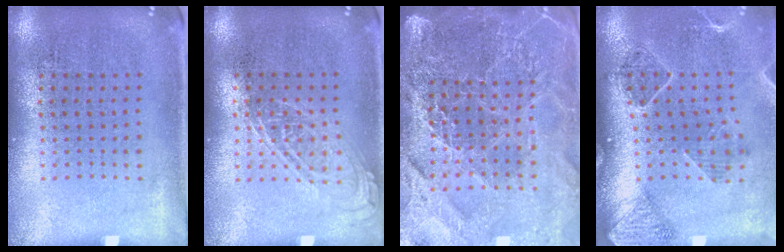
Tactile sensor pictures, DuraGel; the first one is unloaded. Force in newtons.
{"total": 1.0, "press": 1.0, "slide": 0.2}
{"total": 5.2, "press": 4.7, "slide": 2.3}
{"total": 1.5, "press": 1.5, "slide": 0.0}